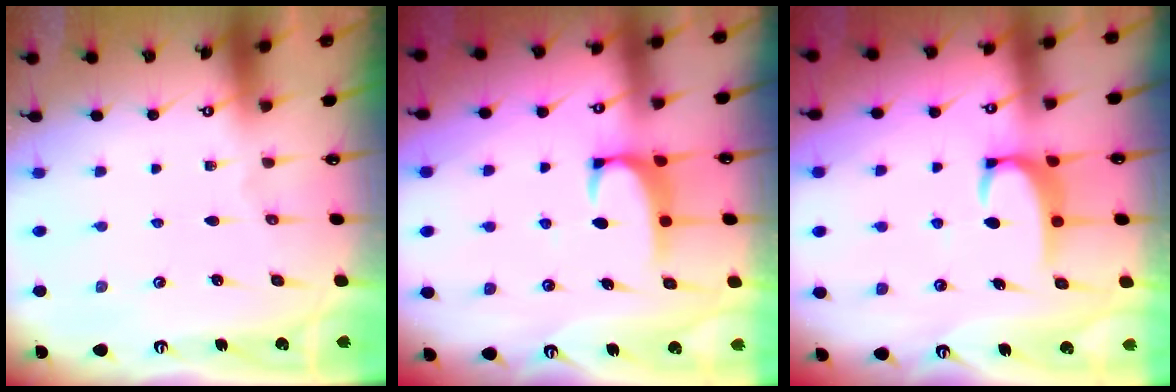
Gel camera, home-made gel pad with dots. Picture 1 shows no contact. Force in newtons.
{"total": 1.8, "press": 1.8, "slide": 0.4}
{"total": 3.5, "press": 3.5, "slide": 0.3}